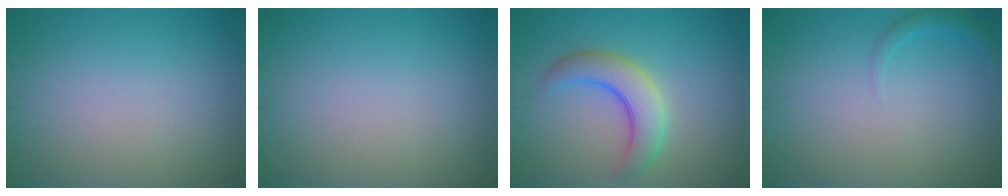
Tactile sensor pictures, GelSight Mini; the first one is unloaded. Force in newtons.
{"total": 0.0}
{"total": 4.5, "press": 4.5, "slide": 0.3}
{"total": 1.1, "press": 1.1, "slide": 0.1}